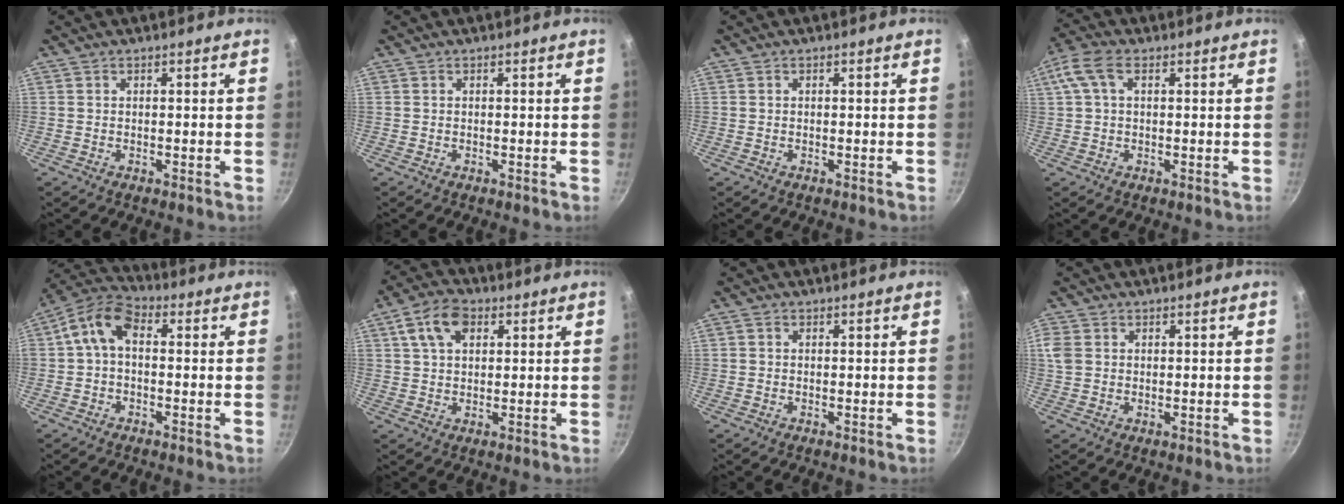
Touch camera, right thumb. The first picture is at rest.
{"total": 0.0}
{"total": 0.0}
{"total": 6.7, "force": [2.2, 3.8, 5.1], "torque": [-0.109, 0.023, 0.038]}
{"total": 8.6, "force": [0.7, 5.4, 6.6], "torque": [-0.125, 0.030, -0.006]}
{"total": 8.4, "force": [3.3, 5.2, 5.8], "torque": [-0.096, 0.008, 0.052]}
{"total": 0.7, "force": [0.2, 0.6, 0.3], "torque": [-0.006, 0.005, 0.003]}
{"total": 4.2, "force": [1.2, 3.3, 2.4], "torque": [-0.047, 0.003, 0.025]}